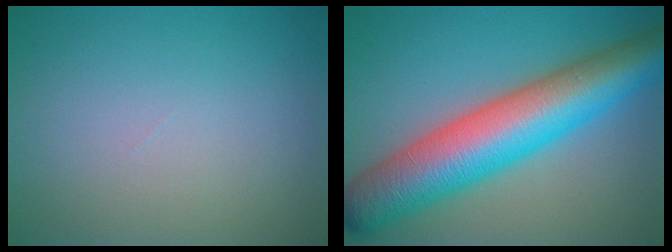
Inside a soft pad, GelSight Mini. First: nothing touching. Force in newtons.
{"total": 12.3, "press": 12.3, "slide": 0.3}